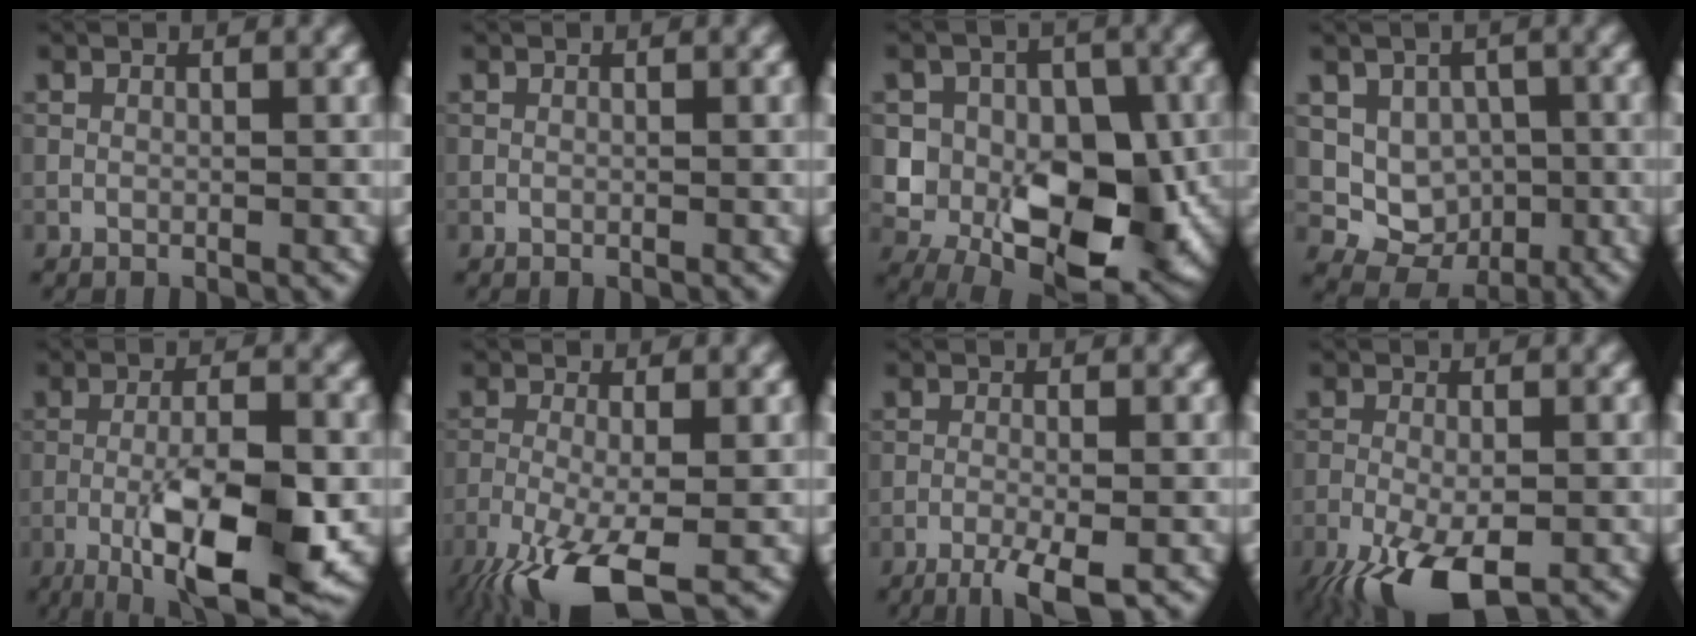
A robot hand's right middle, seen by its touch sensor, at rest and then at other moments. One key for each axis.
{"total": 0.0}
{"total": 10.7, "fx": -1.1, "fy": 7.4, "fz": 7.7, "tx": -0.084, "ty": -0.003, "tz": -0.020}
{"total": 5.9, "fx": -0.2, "fy": 5.3, "fz": 2.7, "tx": -0.025, "ty": -0.007, "tz": -0.006}
{"total": 11.0, "fx": -4.0, "fy": 3.3, "fz": 9.6, "tx": -0.161, "ty": -0.008, "tz": -0.067}
{"total": 8.7, "fx": -5.1, "fy": 2.5, "fz": 6.7, "tx": -0.143, "ty": -0.023, "tz": -0.097}
{"total": 4.2, "fx": -2.5, "fy": 0.8, "fz": 3.3, "tx": -0.057, "ty": -0.003, "tz": -0.048}
{"total": 8.6, "fx": -5.0, "fy": 3.0, "fz": 6.2, "tx": -0.126, "ty": -0.023, "tz": -0.088}